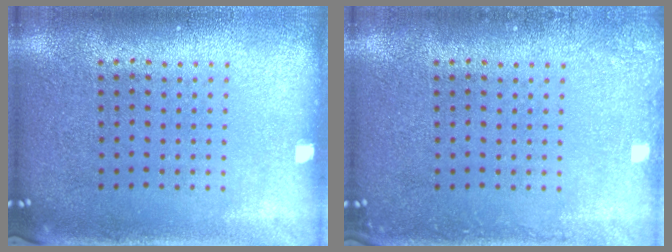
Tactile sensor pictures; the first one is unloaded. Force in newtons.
{"total": 1.2, "press": 1.2, "slide": 0.2}